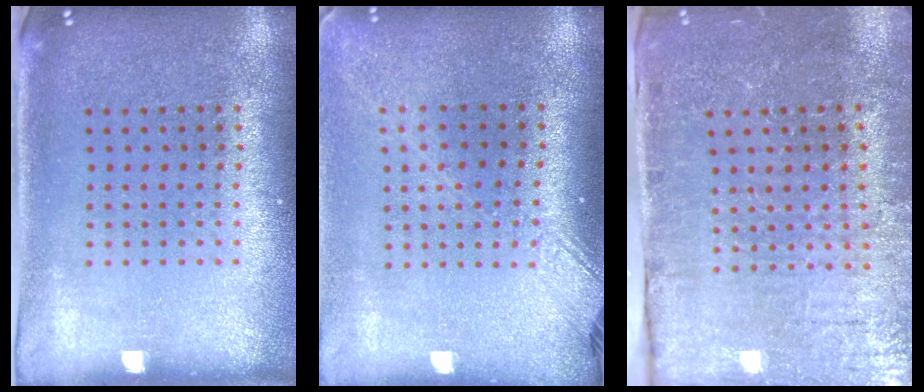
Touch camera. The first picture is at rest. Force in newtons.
{"total": 1.8, "press": 1.4, "slide": 1.0}
{"total": 3.9, "press": 3.9, "slide": 0.4}